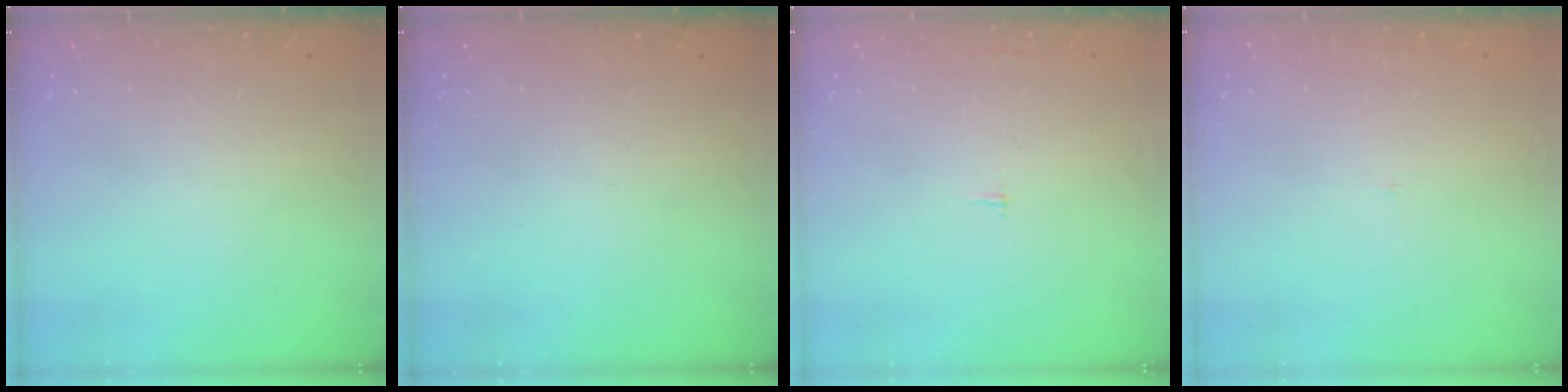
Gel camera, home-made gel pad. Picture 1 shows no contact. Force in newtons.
{"total": 0.0}
{"total": 1.8, "press": 1.8, "slide": 0.1}
{"total": 2.1, "press": 2.1, "slide": 0.1}